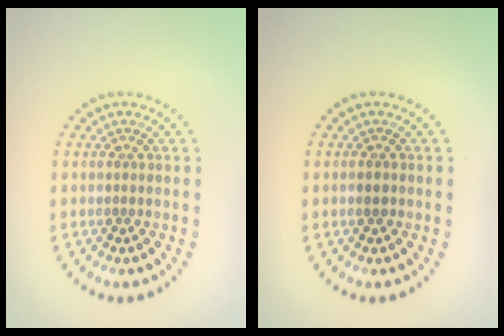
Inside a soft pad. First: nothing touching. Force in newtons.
{"total": 0.9, "press": 0.8, "slide": 0.3}